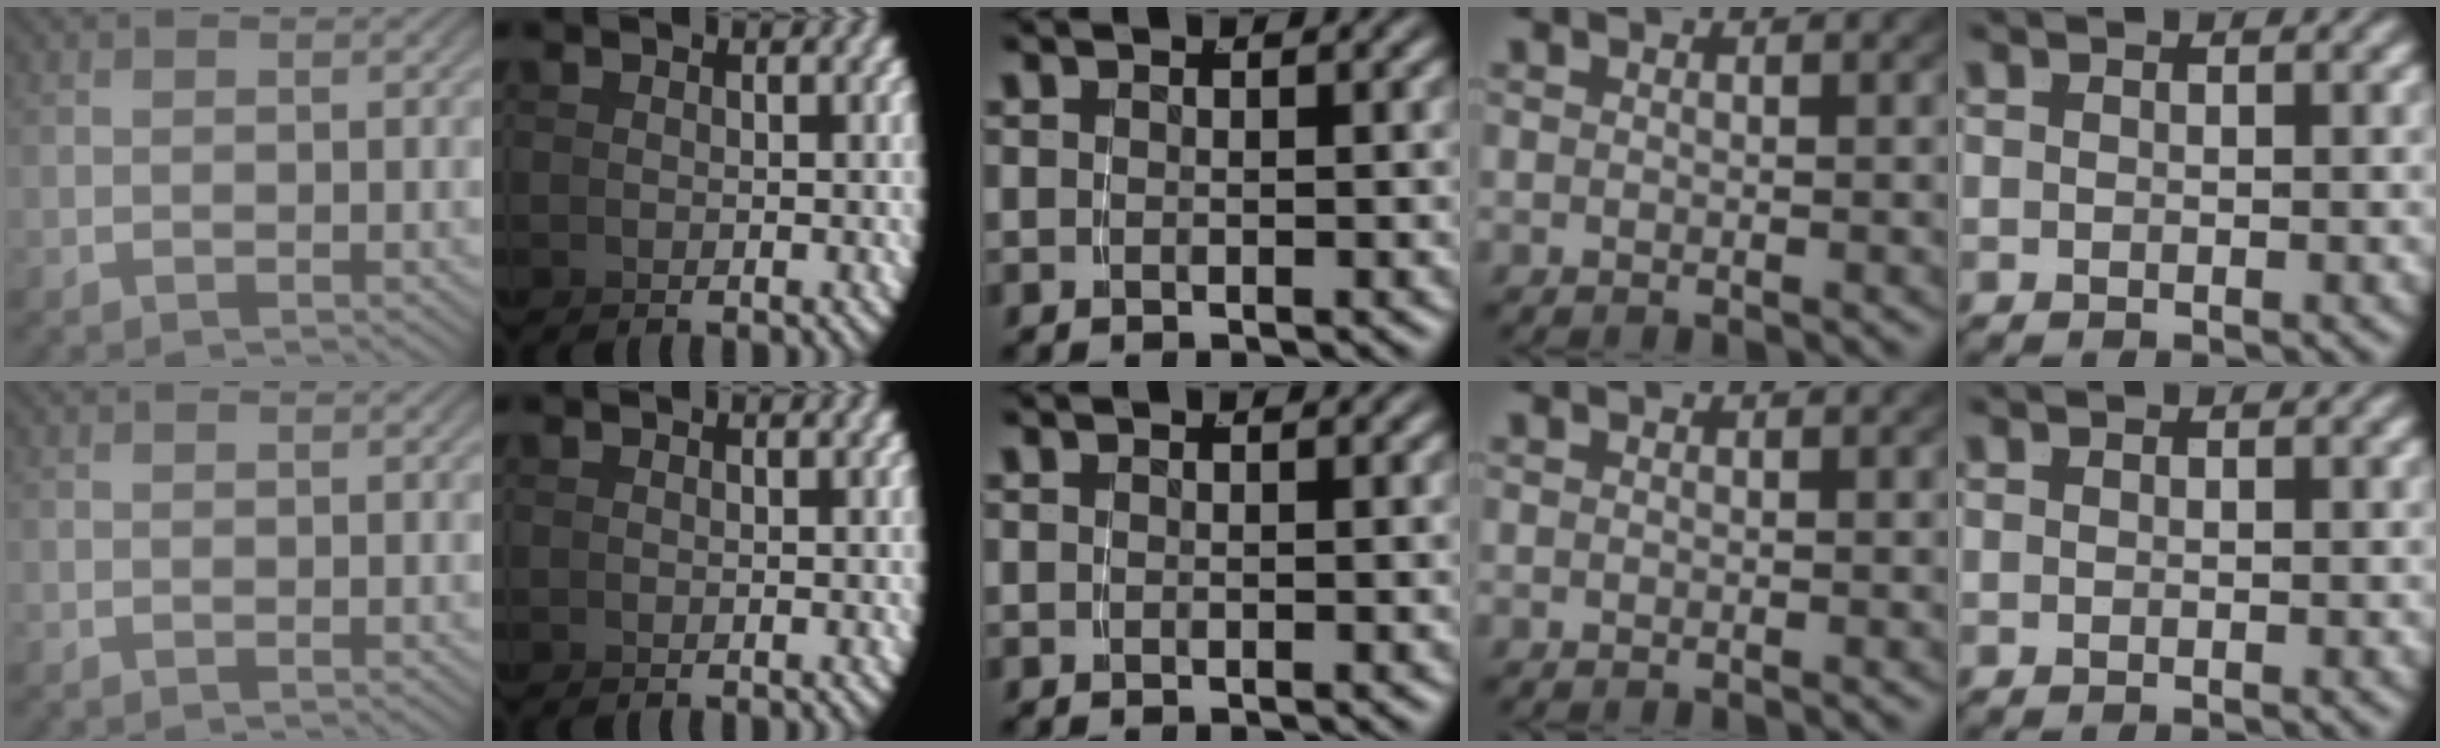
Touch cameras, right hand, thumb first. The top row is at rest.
{}